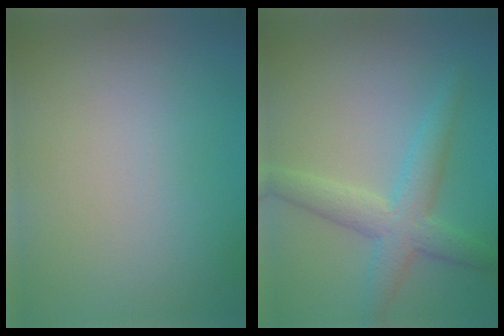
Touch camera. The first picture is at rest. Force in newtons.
{"total": 4.2, "press": 4.2, "slide": 0.1}